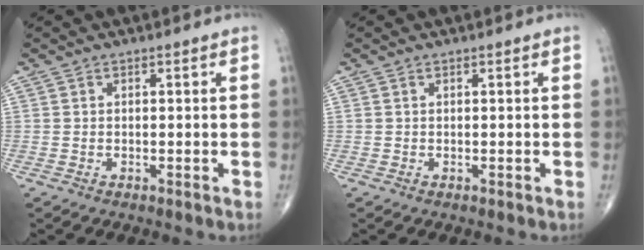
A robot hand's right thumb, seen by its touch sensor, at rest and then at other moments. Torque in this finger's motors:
{"motor_torque": [0.22, 0.03, 0.03, 0.10, 0.00]}